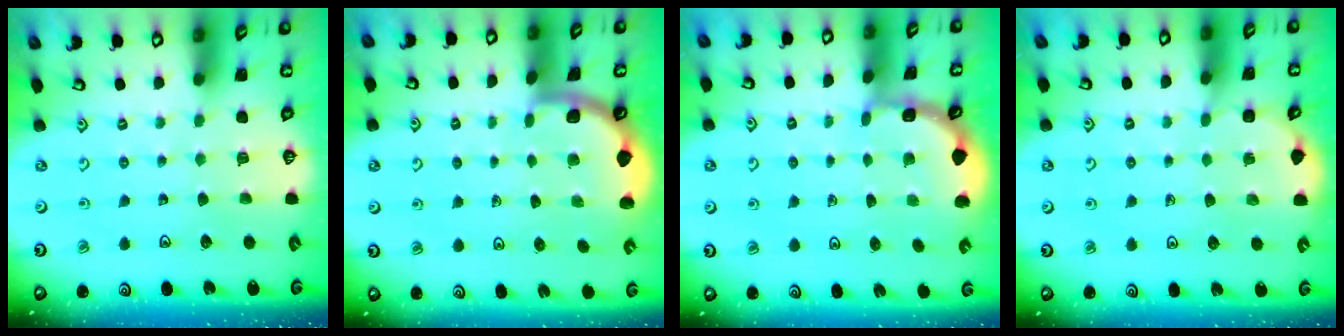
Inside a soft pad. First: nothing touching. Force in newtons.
{"total": 1.7, "press": 1.7, "slide": 0.1}
{"total": 1.8, "press": 1.8, "slide": 0.3}
{"total": 2.6, "press": 2.6, "slide": 0.3}